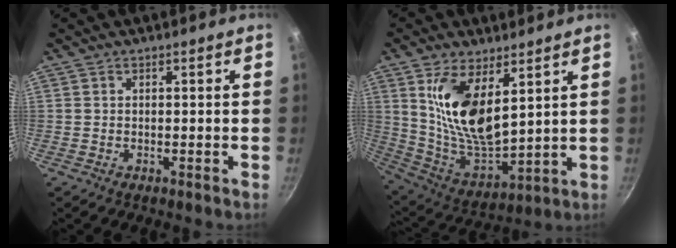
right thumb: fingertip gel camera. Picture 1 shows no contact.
{"total": 16.4, "force": [6.2, 7.6, 13.2], "torque": [-0.233, -0.057, 0.131]}